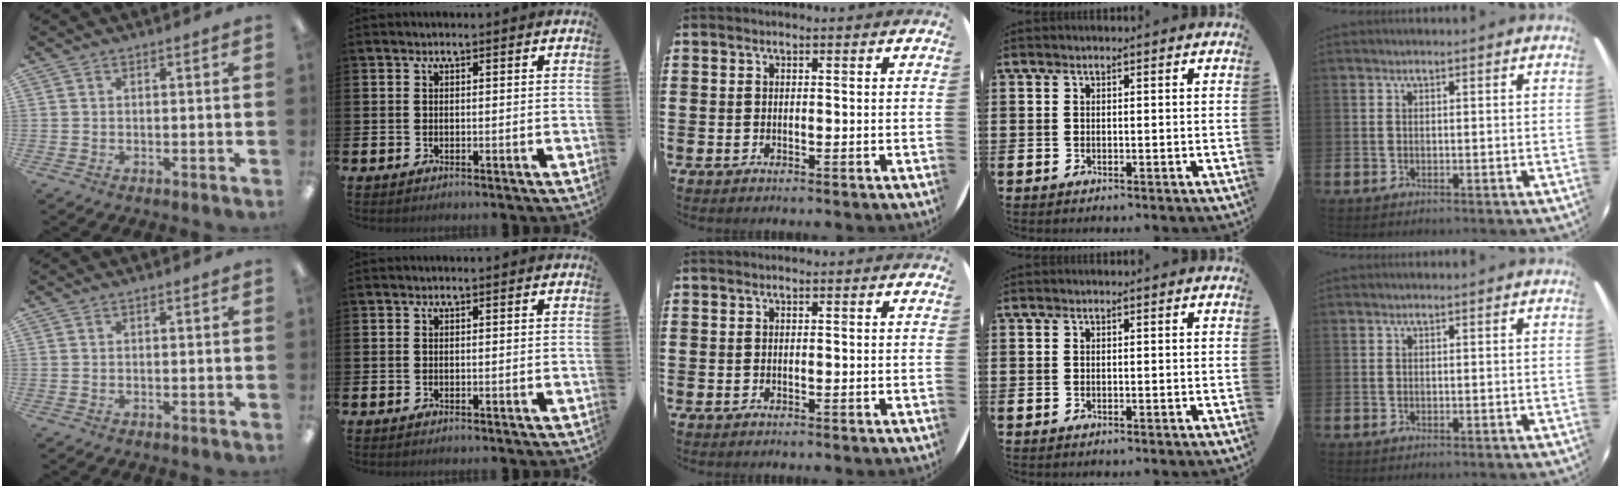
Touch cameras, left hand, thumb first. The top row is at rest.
{}